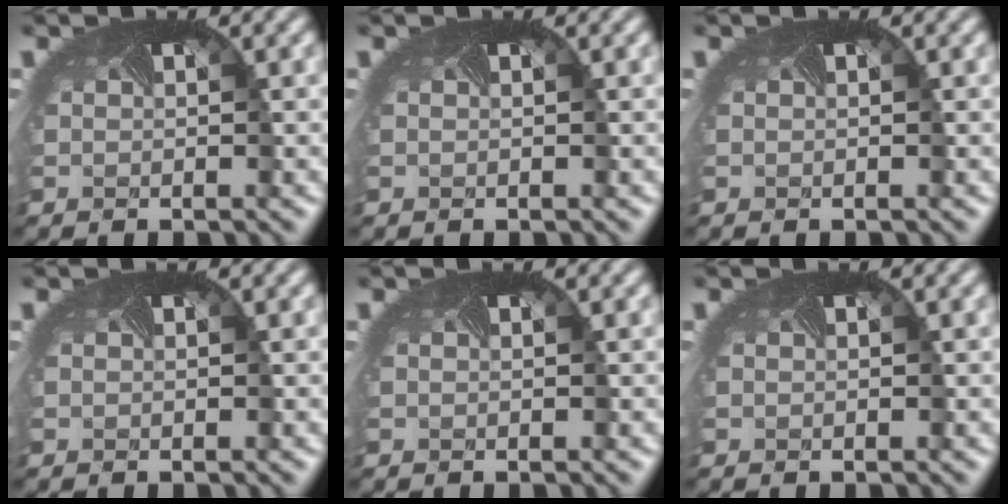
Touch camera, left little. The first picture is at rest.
{"total": 0.0}
{"total": 0.0}
{"total": 0.0}
{"total": 0.0}
{"total": 0.0}